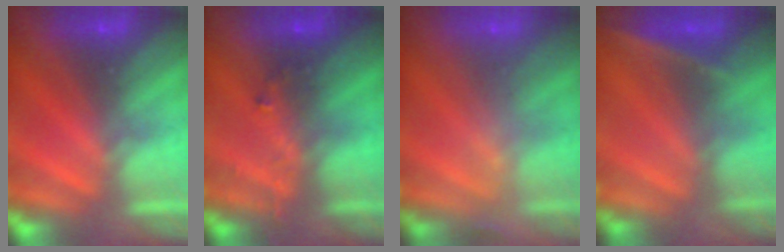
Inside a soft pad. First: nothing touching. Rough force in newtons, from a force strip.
{"total": 3.0}
{"total": 2.4}
{"total": 2.8}